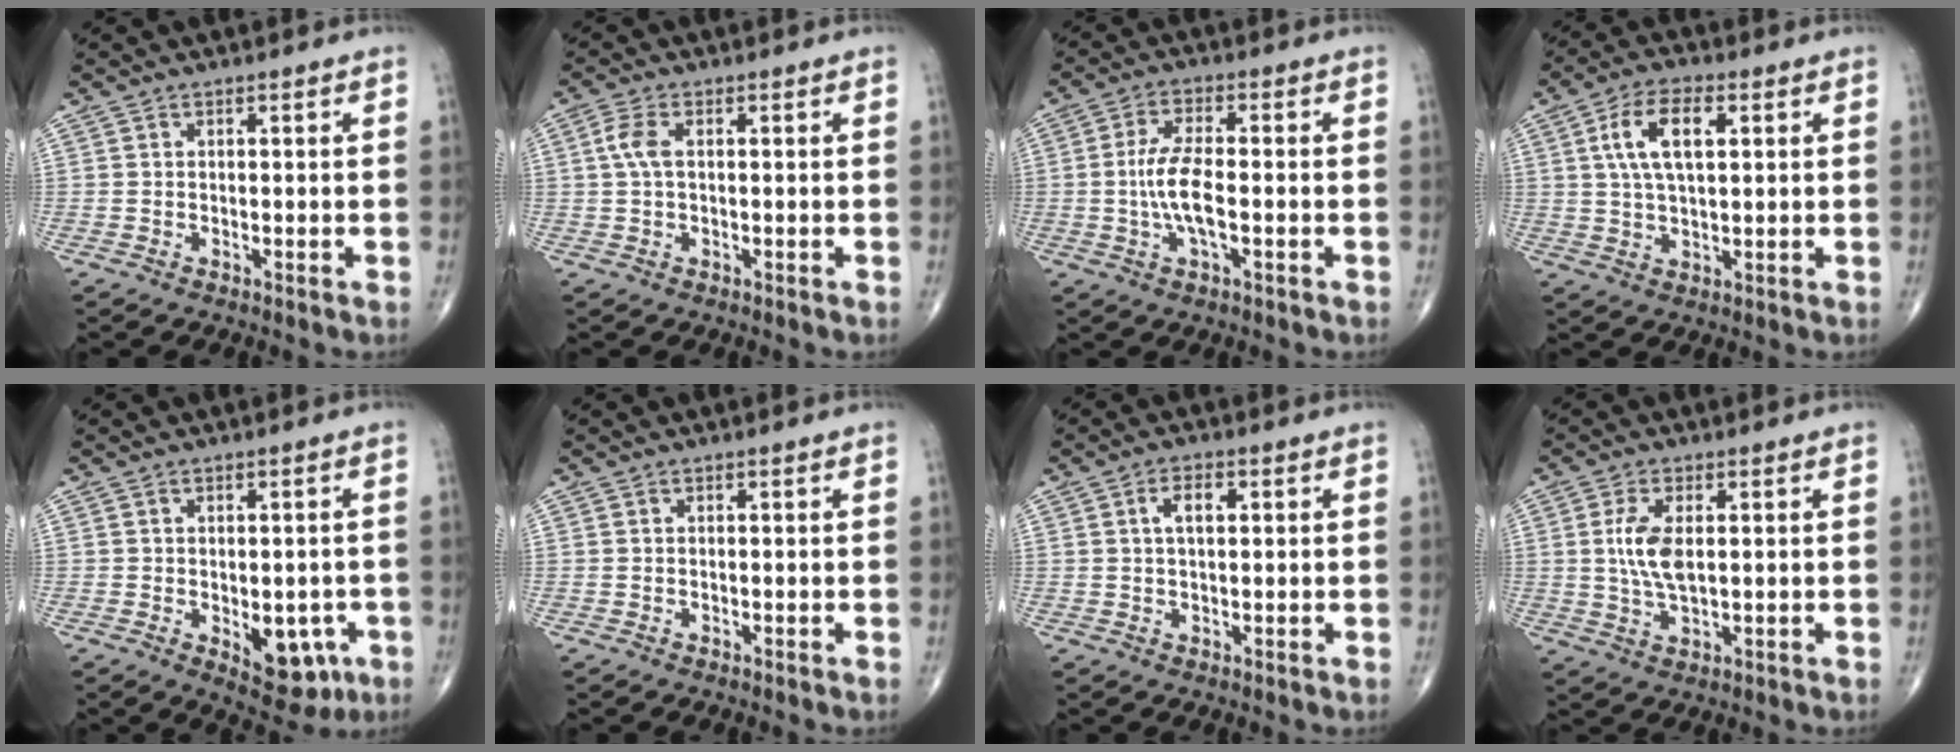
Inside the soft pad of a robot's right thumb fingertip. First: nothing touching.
{"total": 3.6, "force": [0.5, 1.7, 3.1], "torque": [-0.082, 0.011, 0.008]}
{"total": 7.6, "force": [-1.0, 2.7, 7.0], "torque": [-0.149, 0.008, -0.023]}
{"total": 9.3, "force": [2.6, 4.3, 7.8], "torque": [-0.142, 0.002, 0.045]}
{"total": 9.4, "force": [-3.0, 5.4, 7.1], "torque": [-0.059, 0.004, -0.026]}
{"total": 0.0}
{"total": 3.5, "force": [0.9, 1.7, 2.9], "torque": [-0.048, 0.003, 0.013]}
{"total": 6.7, "force": [0.9, 3.0, 5.9], "torque": [-0.126, -0.006, 0.019]}